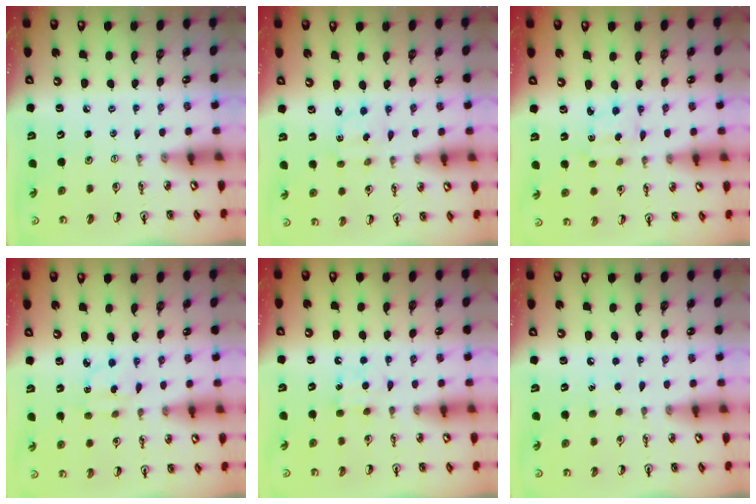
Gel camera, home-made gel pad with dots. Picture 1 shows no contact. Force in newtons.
{"total": 2.1, "press": 2.0, "slide": 0.6}
{"total": 2.4, "press": 2.3, "slide": 0.6}
{"total": 3.0, "press": 2.9, "slide": 0.6}
{"total": 7.6, "press": 7.5, "slide": 0.8}
{"total": 4.7, "press": 4.6, "slide": 0.5}